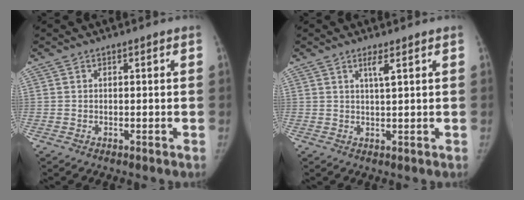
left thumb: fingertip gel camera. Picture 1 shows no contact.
{"total": 2.3, "force": [1.3, 0.1, 1.9], "torque": [-0.041, -0.010, 0.025]}